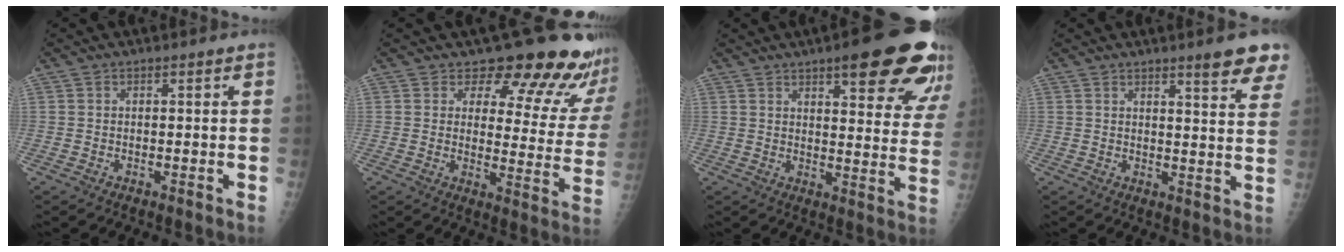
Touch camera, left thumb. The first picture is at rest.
{"total": 16.9, "force": [15.2, 5.3, 5.1], "torque": [-0.007, -0.131, 0.161]}
{"total": 20.1, "force": [12.3, 5.2, 15.0], "torque": [-0.161, -0.044, 0.149]}
{"total": 8.7, "force": [6.1, 1.0, 6.1], "torque": [-0.059, -0.030, 0.069]}